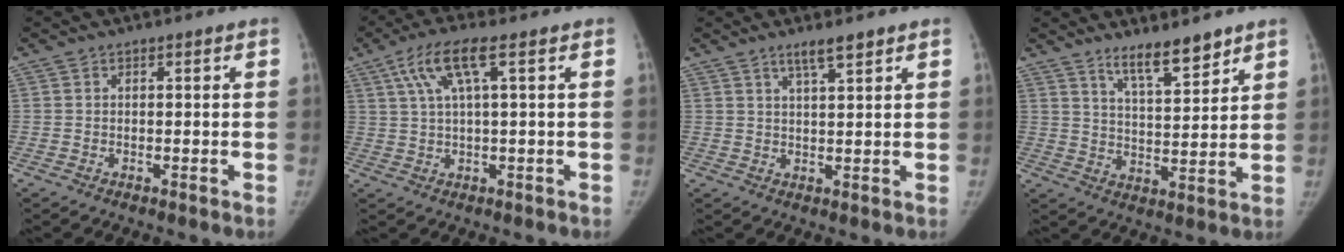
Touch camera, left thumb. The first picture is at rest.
{"total": 7.3, "force": [2.8, 1.3, 6.6], "torque": [-0.155, 0.014, 0.056]}
{"total": 3.4, "force": [2.5, 0.3, 2.3], "torque": [-0.040, -0.013, 0.047]}
{"total": 8.0, "force": [6.4, 1.8, 4.4], "torque": [-0.060, -0.052, 0.114]}